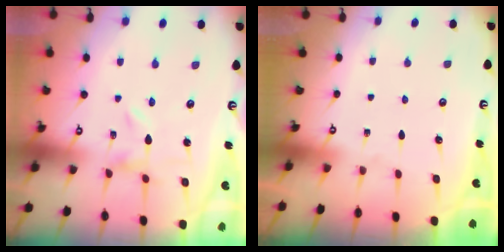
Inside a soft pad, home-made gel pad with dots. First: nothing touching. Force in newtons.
{"total": 0.0}